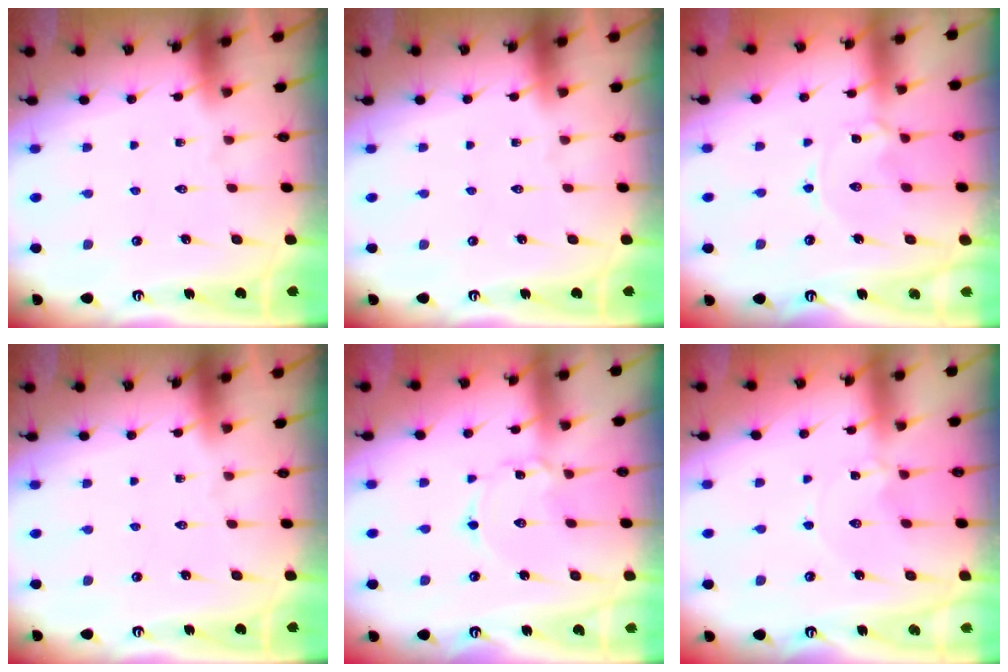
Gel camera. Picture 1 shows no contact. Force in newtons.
{"total": 0.0}
{"total": 1.5, "press": 1.5, "slide": 0.0}
{"total": 0.0}
{"total": 1.8, "press": 1.8, "slide": 0.1}
{"total": 0.6, "press": 0.5, "slide": 0.2}